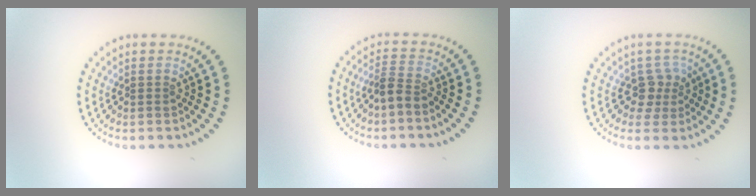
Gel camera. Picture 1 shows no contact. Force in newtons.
{"total": 2.2, "press": 1.7, "slide": 1.4}
{"total": 2.2, "press": 1.8, "slide": 1.3}